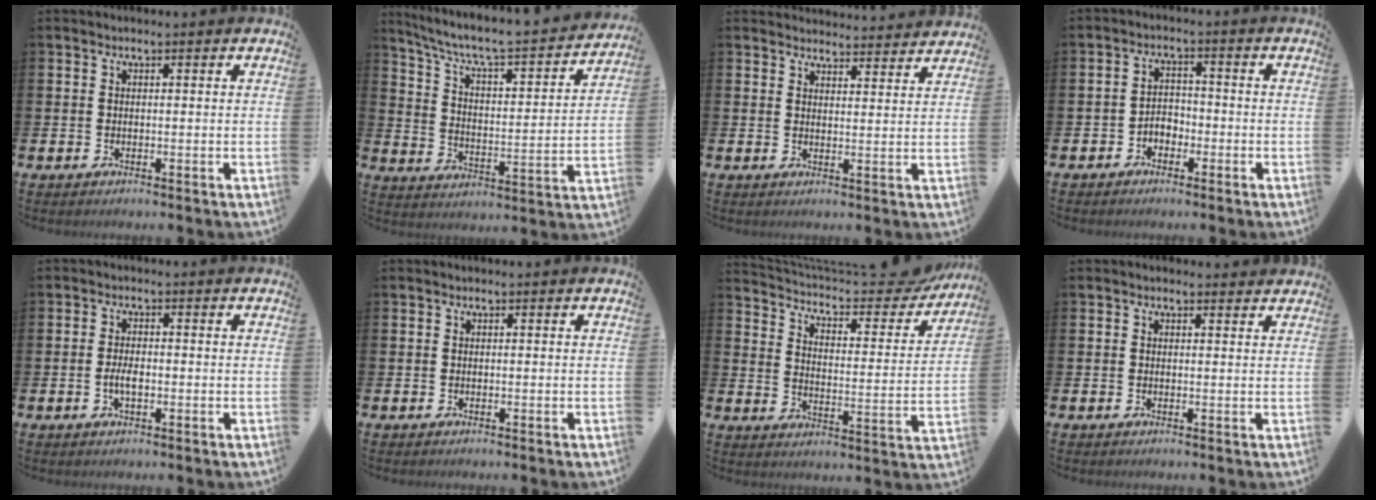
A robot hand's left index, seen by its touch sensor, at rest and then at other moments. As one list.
[{"total": 6.7, "force": [6.0, 1.0, 2.8], "torque": [-0.088, -0.049, 0.095]}, {"total": 3.8, "force": [3.8, 0.2, -0.2], "torque": [0.006, -0.030, 0.067]}, {"total": 2.5, "force": [-1.9, 1.5, 0.6], "torque": [-0.022, 0.010, -0.042]}, {"total": 2.4, "force": [-0.6, 1.1, 2.1], "torque": [-0.030, -0.002, -0.014]}, {"total": 0.0}, {"total": 6.0, "force": [5.4, 1.8, 1.8], "torque": [-0.055, -0.048, 0.085]}, {"total": 0.6, "force": [0.6, 0.3, 0.2], "torque": [0.005, 0.000, 0.008]}]